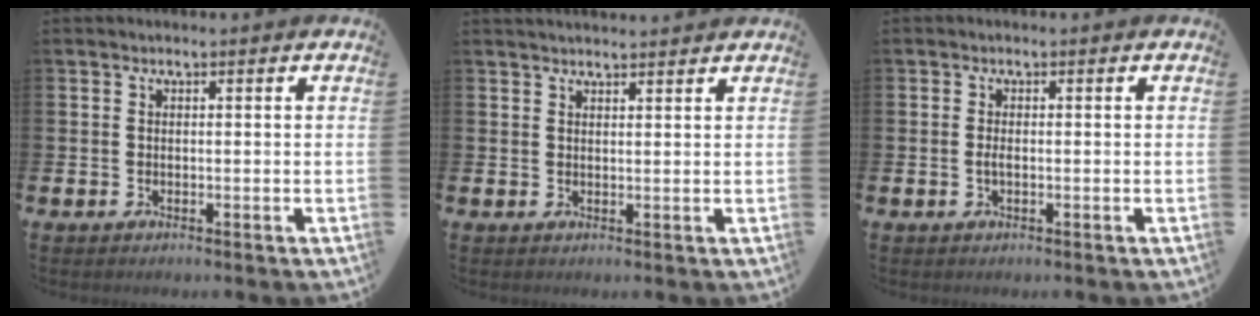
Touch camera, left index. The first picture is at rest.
{"total": 2.0, "force": [2.0, 0.2, 0.1], "torque": [0.007, -0.011, 0.033]}
{"total": 1.1, "force": [-0.2, 0.4, 1.0], "torque": [-0.019, 0.001, -0.004]}